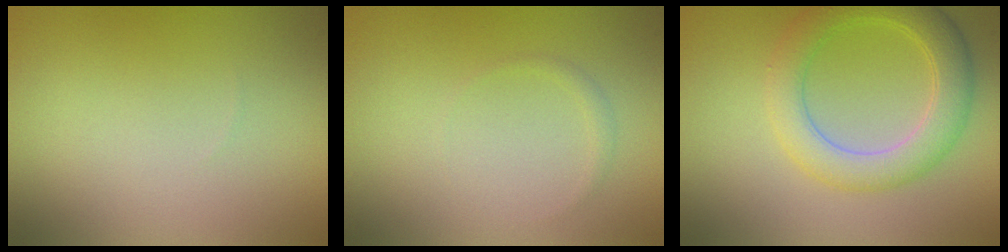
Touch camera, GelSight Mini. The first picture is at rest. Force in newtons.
{"total": 0.6, "press": 0.6, "slide": 0.0}
{"total": 4.7, "press": 4.7, "slide": 0.1}